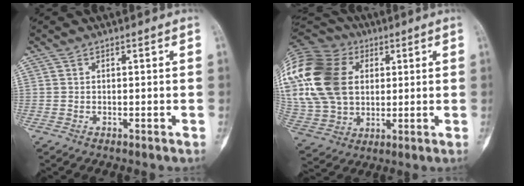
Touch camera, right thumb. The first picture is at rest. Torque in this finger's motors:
{"motor_torque": [0.57, 1.59, 2.21, 0.56, 0.70]}